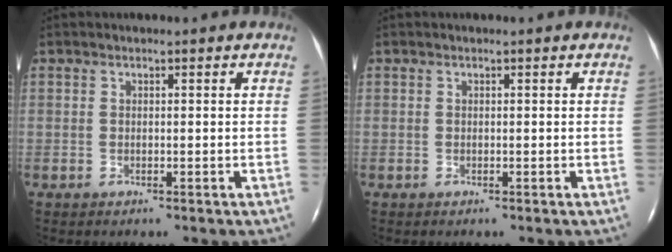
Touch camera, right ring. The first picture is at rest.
{"total": 0.0}